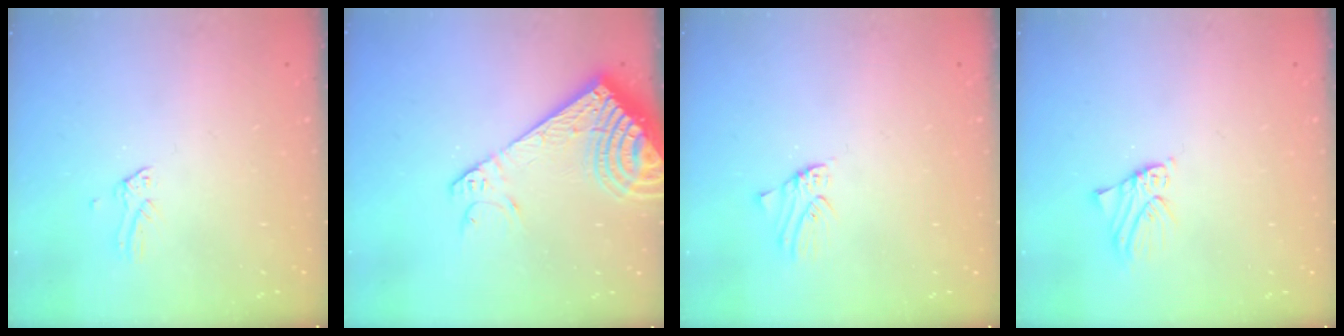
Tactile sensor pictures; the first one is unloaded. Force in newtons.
{"total": 16.2, "press": 15.9, "slide": 3.1}
{"total": 0.5, "press": 0.5, "slide": 0.1}
{"total": 1.5, "press": 1.5, "slide": 0.1}